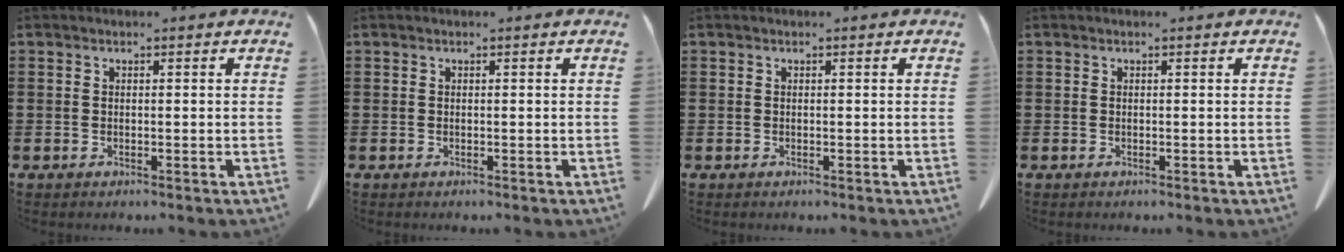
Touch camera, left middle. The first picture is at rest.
{"total": 0.0}
{"total": 0.0}
{"total": 0.0}